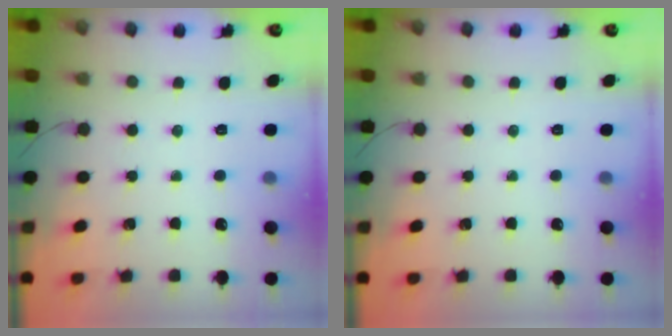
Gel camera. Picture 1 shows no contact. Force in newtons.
{"total": 0.0}